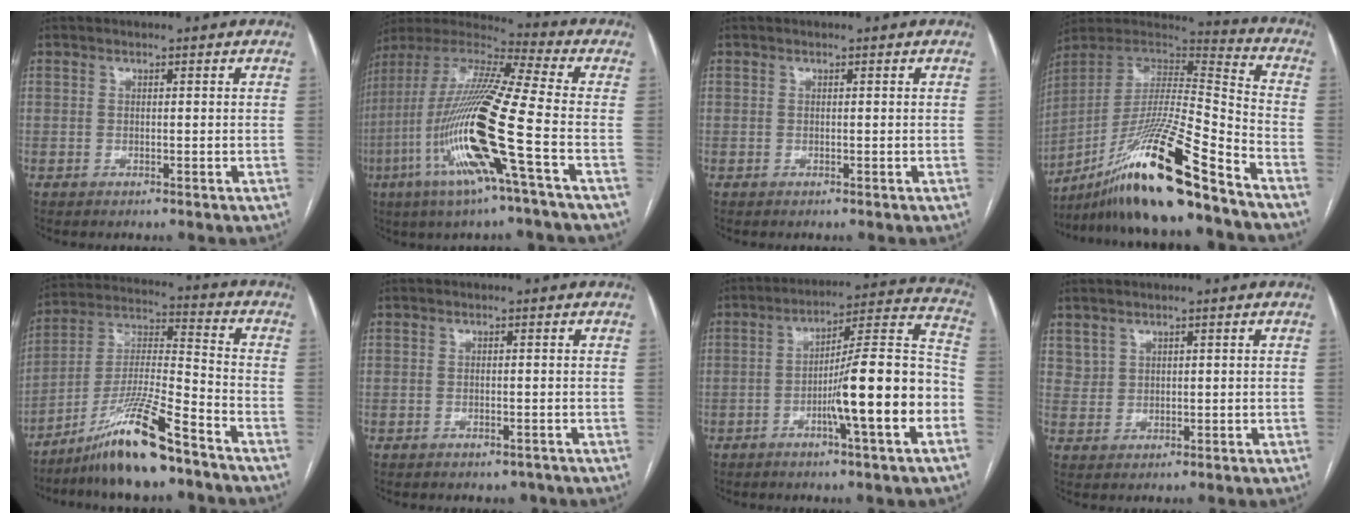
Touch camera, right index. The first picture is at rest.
{"total": 20.5, "force": [-6.3, 0.2, 19.5], "torque": [-0.416, -0.021, -0.130]}
{"total": 0.0}
{"total": 22.0, "force": [-15.8, 0.1, 15.3], "torque": [-0.301, -0.017, -0.290]}
{"total": 14.1, "force": [-10.0, 0.6, 10.0], "torque": [-0.199, -0.010, -0.182]}
{"total": 1.8, "force": [-1.5, 0.9, 0.6], "torque": [-0.007, 0.000, -0.014]}
{"total": 15.6, "force": [-5.1, 0.2, 14.8], "torque": [-0.220, 0.016, -0.080]}
{"total": 2.0, "force": [1.5, 1.4, 0.1], "torque": [0.005, 0.006, 0.029]}